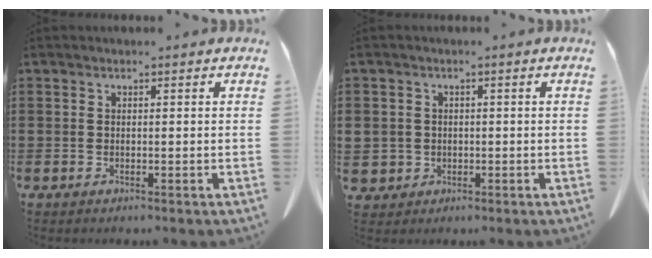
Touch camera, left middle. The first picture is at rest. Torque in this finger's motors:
{"motor_torque": [0.17, -0.09, 0.02, -0.04]}